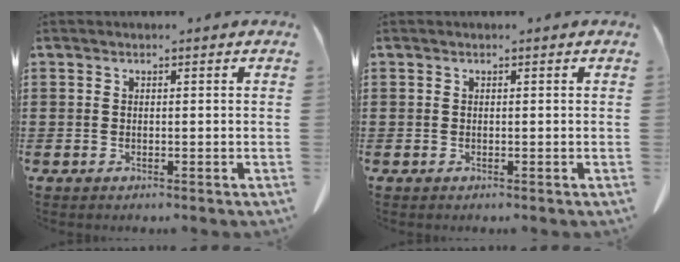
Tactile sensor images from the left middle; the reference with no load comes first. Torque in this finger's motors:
{"motor_torque": [0.18, -0.19, 0.00, 0.01]}